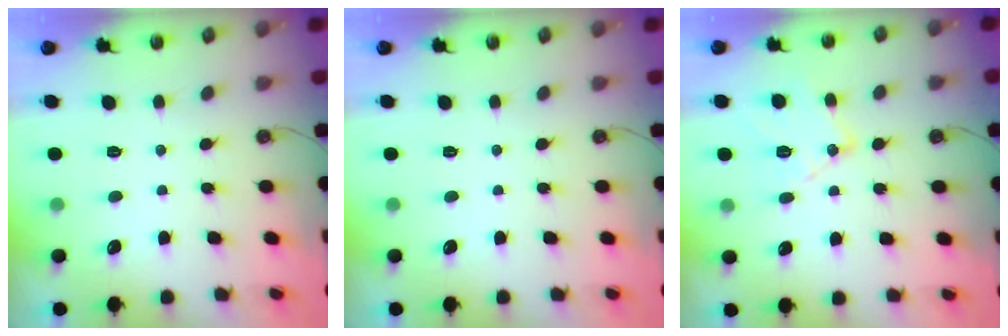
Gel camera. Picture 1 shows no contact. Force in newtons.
{"total": 0.0}
{"total": 12.8, "press": 12.7, "slide": 0.8}